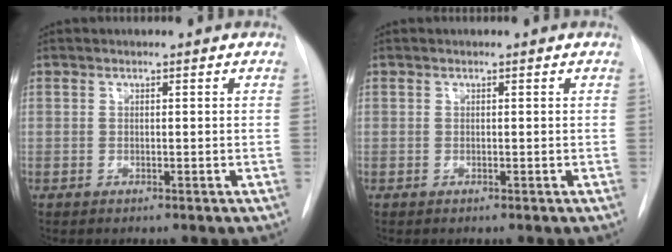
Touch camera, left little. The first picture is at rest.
{"total": 0.0}